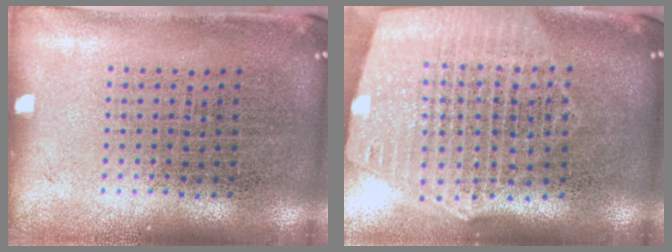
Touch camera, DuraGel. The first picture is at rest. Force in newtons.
{"total": 2.7, "press": 2.3, "slide": 1.4}